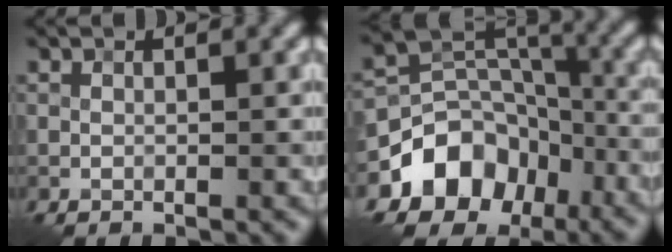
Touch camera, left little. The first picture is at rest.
{"total": 8.9, "force": [-4.7, 6.7, 3.6], "torque": [-0.046, -0.003, -0.086]}